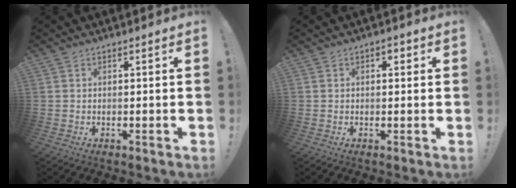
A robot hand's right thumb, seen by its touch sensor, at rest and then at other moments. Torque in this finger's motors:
{"motor_torque": [0.33, 0.52, 0.34, 0.11, -0.10]}